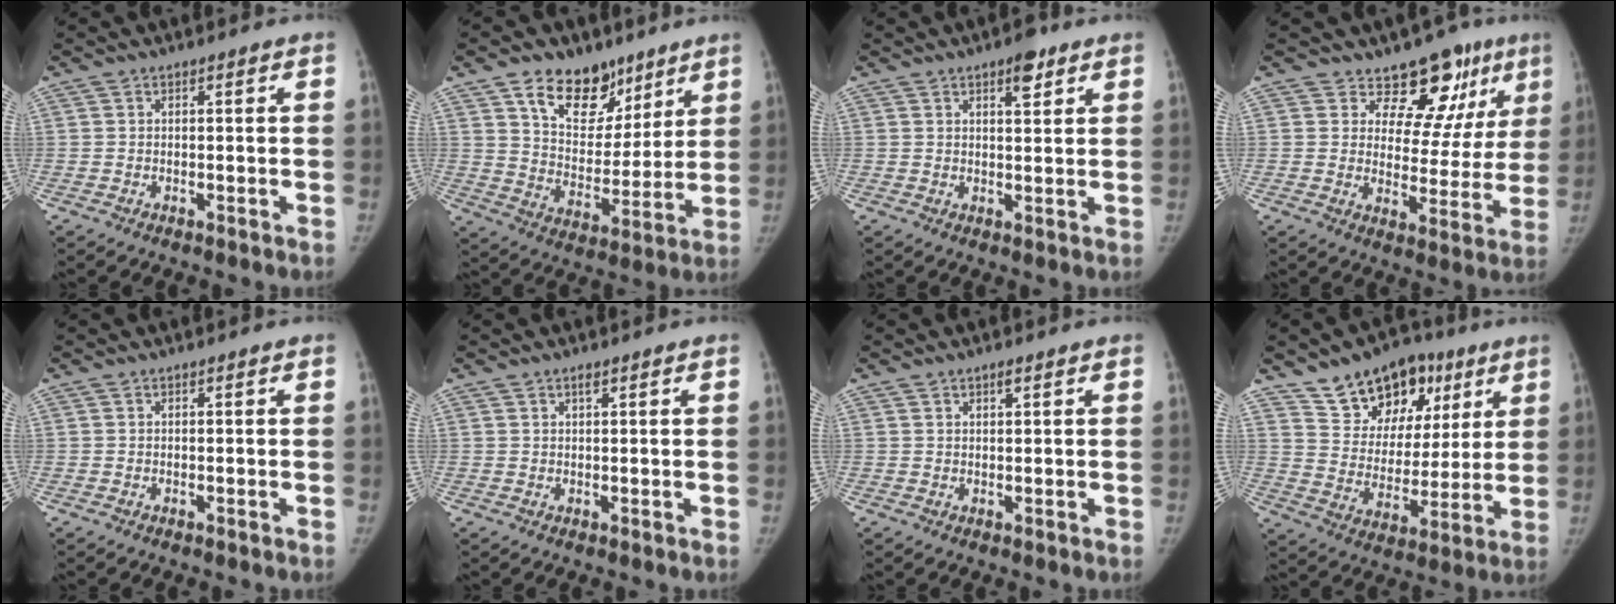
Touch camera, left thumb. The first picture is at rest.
{"total": 15.3, "force": [9.8, 9.7, 6.8], "torque": [-0.059, -0.052, 0.167]}
{"total": 4.3, "force": [2.5, 1.7, 3.0], "torque": [-0.031, -0.012, 0.034]}
{"total": 13.4, "force": [9.2, 7.7, 5.8], "torque": [-0.014, -0.051, 0.114]}
{"total": 0.0}
{"total": 1.1, "force": [0.8, 0.4, 0.7], "torque": [-0.008, -0.003, 0.013]}
{"total": 1.3, "force": [0.9, 0.5, 0.9], "torque": [-0.009, -0.003, 0.013]}
{"total": 17.7, "force": [10.7, 11.4, 8.4], "torque": [-0.078, -0.034, 0.177]}